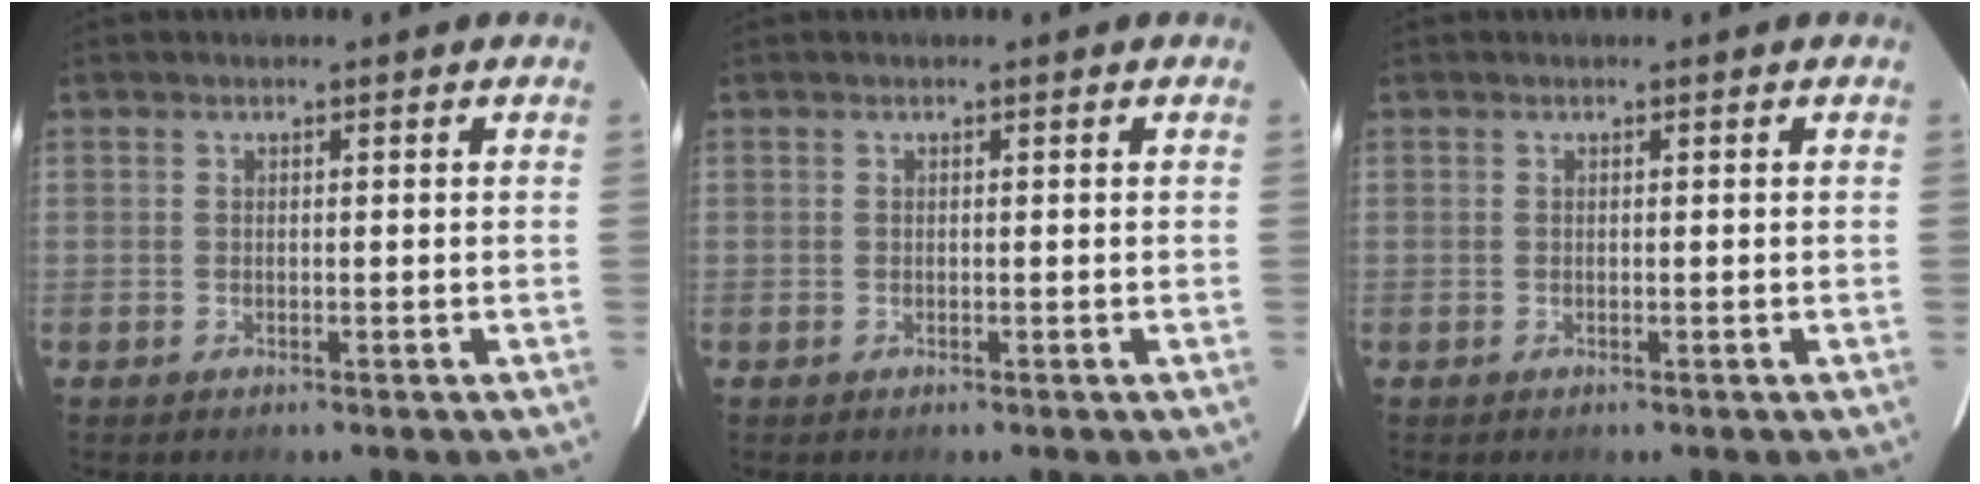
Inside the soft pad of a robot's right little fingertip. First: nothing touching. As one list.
[{"total": 0.0}, {"total": 0.0}]